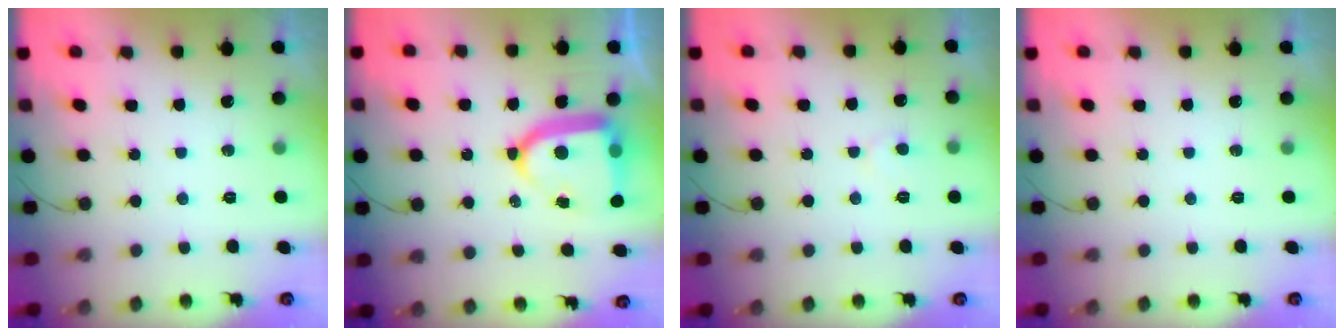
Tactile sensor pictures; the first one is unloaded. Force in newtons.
{"total": 15.7, "press": 15.7, "slide": 1.5}
{"total": 3.5, "press": 3.5, "slide": 0.3}
{"total": 0.0}